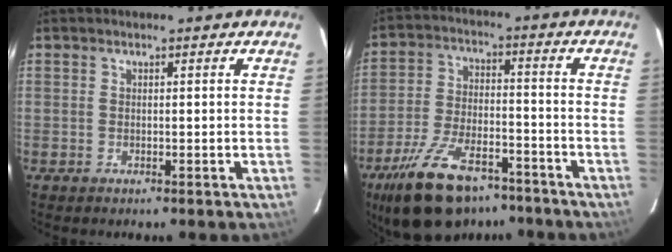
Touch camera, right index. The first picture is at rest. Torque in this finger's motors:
{"motor_torque": [1.26, -0.88, 0.73, 0.17]}